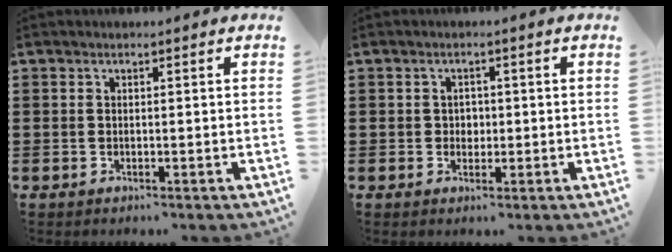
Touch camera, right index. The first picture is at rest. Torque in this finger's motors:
{"motor_torque": [0.01, 1.04, 0.02, 0.00]}